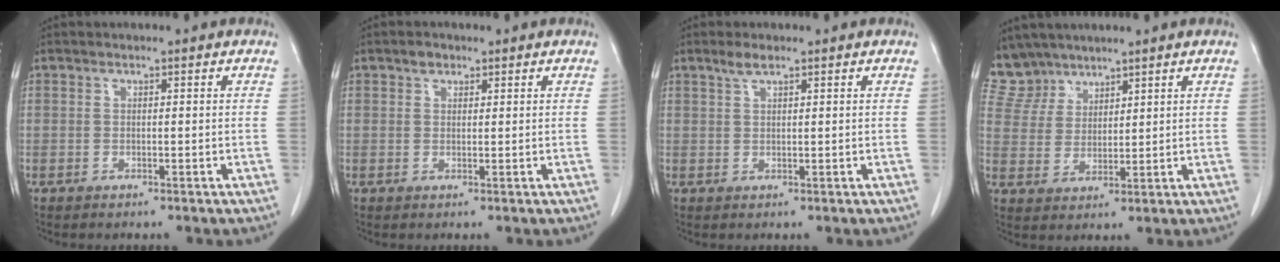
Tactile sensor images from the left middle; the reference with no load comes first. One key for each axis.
{"total": 1.5, "fx": 1.0, "fy": 1.0, "fz": 0.5, "tx": -0.008, "ty": 0.002, "tz": 0.015}
{"total": 1.9, "fx": 1.5, "fy": 0.3, "fz": 1.2, "tx": -0.029, "ty": 0.004, "tz": 0.031}
{"total": 5.8, "fx": 5.2, "fy": 2.4, "fz": -0.4, "tx": 0.005, "ty": 0.003, "tz": 0.116}